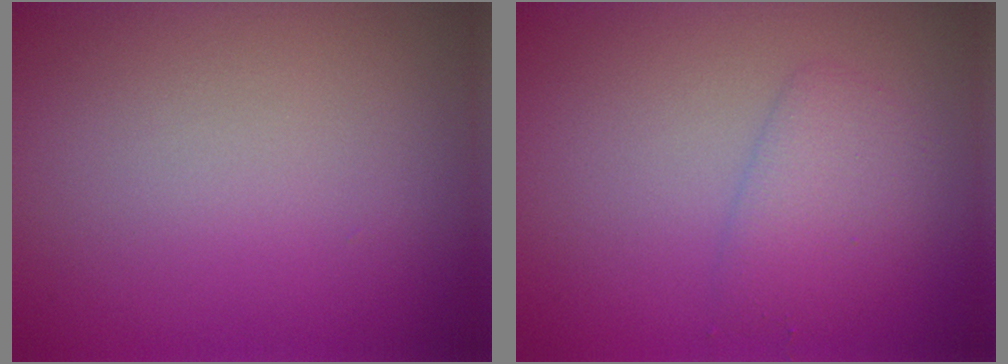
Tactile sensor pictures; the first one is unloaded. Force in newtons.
{"total": 2.4, "press": 2.4, "slide": 0.1}